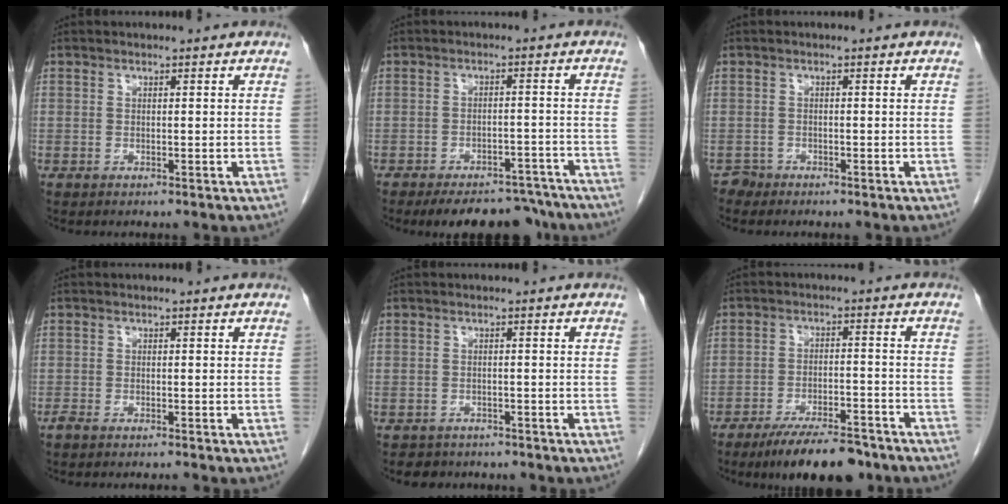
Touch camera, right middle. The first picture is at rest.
{"total": 12.1, "force": [-10.5, 4.6, 4.0], "torque": [-0.044, 0.014, -0.134]}
{"total": 1.1, "force": [-1.0, 0.4, -0.3], "torque": [0.006, 0.001, -0.020]}
{"total": 1.7, "force": [-1.5, 0.1, 0.8], "torque": [-0.017, -0.004, -0.025]}
{"total": 3.0, "force": [-2.5, 1.7, 0.0], "torque": [-0.009, 0.004, -0.033]}
{"total": 11.0, "force": [-8.8, 2.9, 5.9], "torque": [-0.086, -0.006, -0.139]}